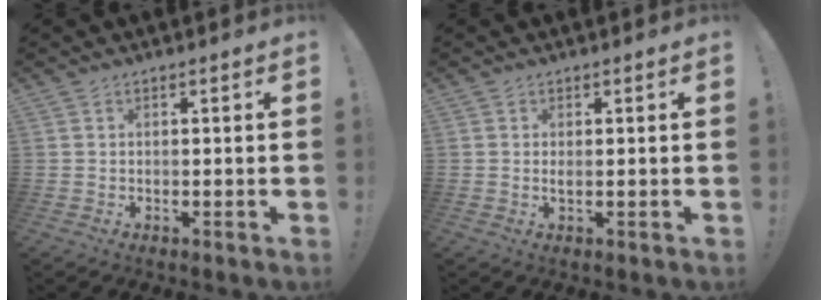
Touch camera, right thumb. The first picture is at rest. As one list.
[{"total": 1.1, "force": [0.4, 0.1, 1.0], "torque": [-0.013, -0.003, 0.006]}]